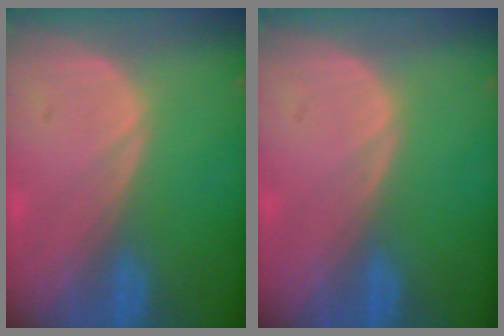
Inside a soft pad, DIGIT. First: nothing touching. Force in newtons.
{"total": 0.0}